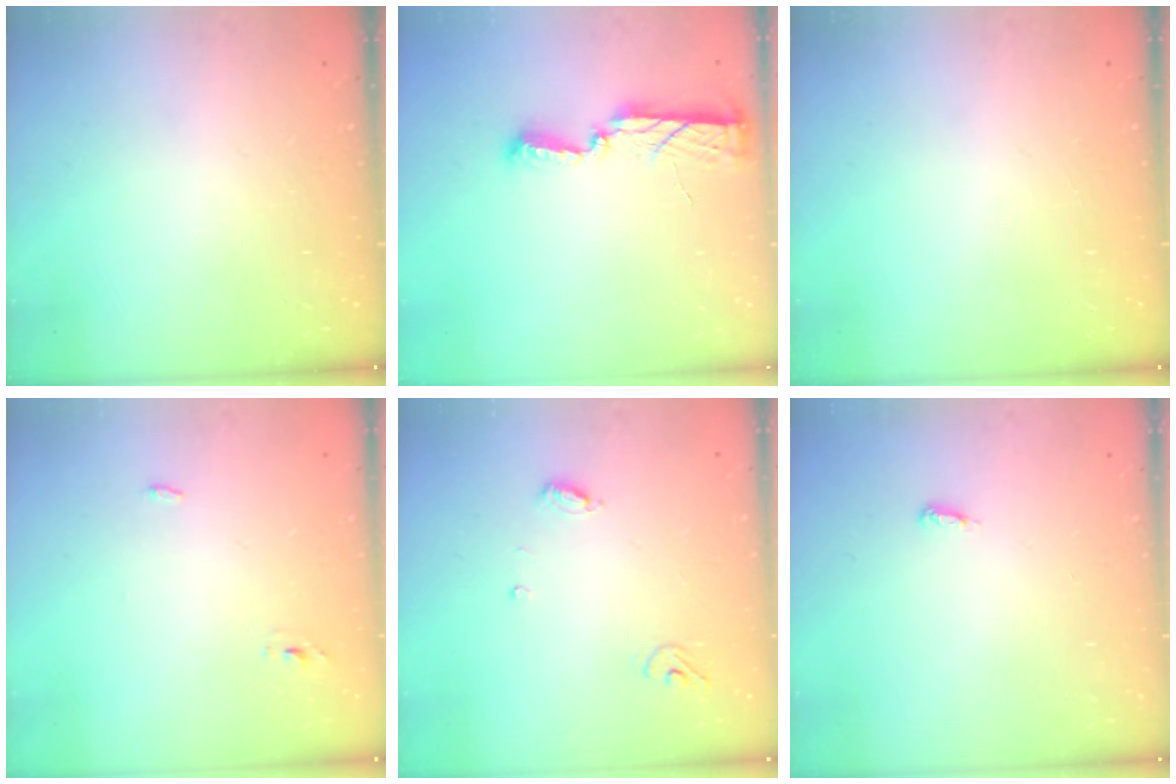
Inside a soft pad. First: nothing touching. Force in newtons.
{"total": 8.1, "press": 8.0, "slide": 0.5}
{"total": 0.0}
{"total": 2.7, "press": 2.6, "slide": 0.8}
{"total": 5.0, "press": 5.0, "slide": 0.4}
{"total": 3.7, "press": 3.7, "slide": 0.2}